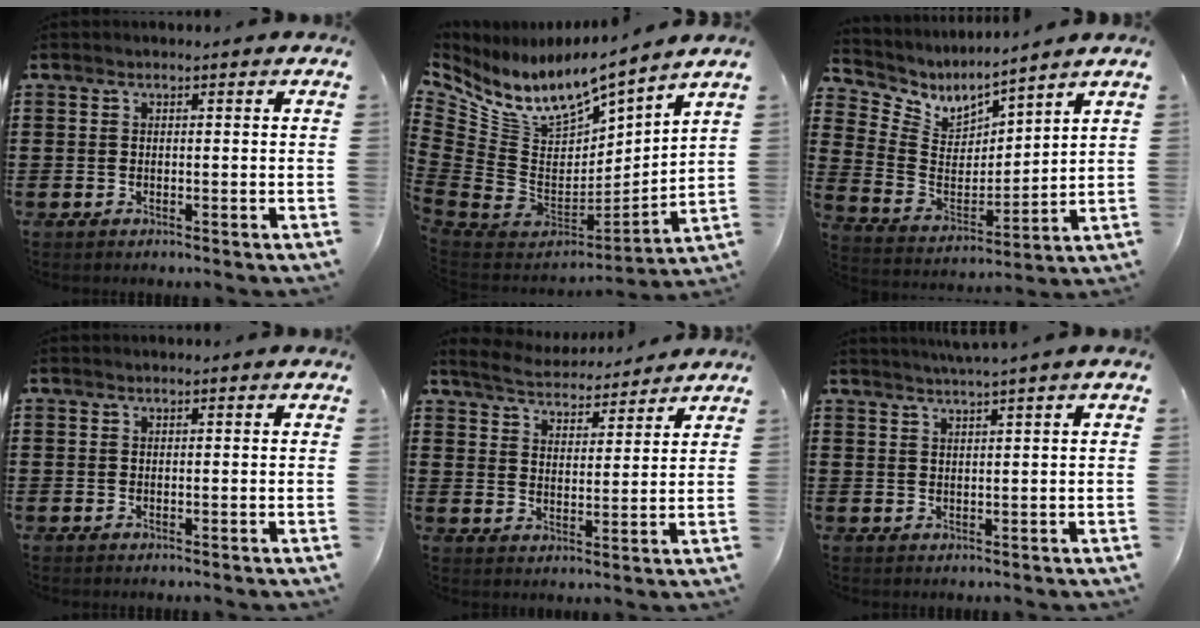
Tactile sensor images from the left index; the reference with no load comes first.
{"total": 9.5, "force": [7.1, 4.3, 4.6], "torque": [-0.124, -0.068, 0.124]}
{"total": 4.7, "force": [4.0, 2.4, 0.7], "torque": [-0.048, -0.032, 0.065]}
{"total": 0.0}
{"total": 4.6, "force": [4.6, 0.4, 0.5], "torque": [-0.034, -0.027, 0.078]}
{"total": 1.7, "force": [1.5, -0.6, 0.6], "torque": [-0.011, -0.001, 0.028]}